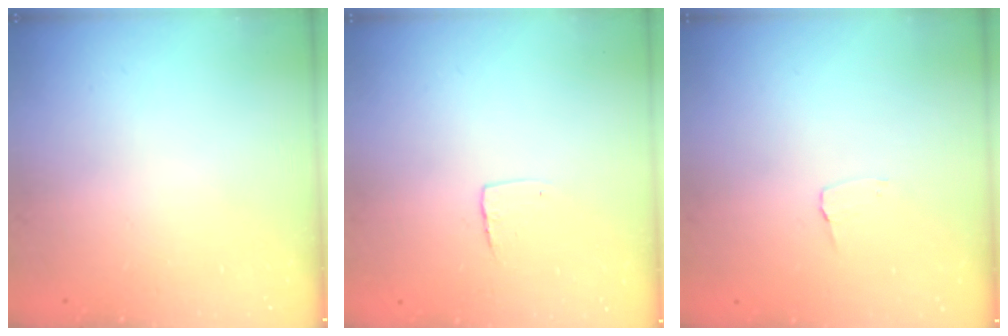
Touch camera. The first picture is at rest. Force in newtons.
{"total": 3.9, "press": 3.8, "slide": 0.3}
{"total": 2.6, "press": 2.6, "slide": 0.2}